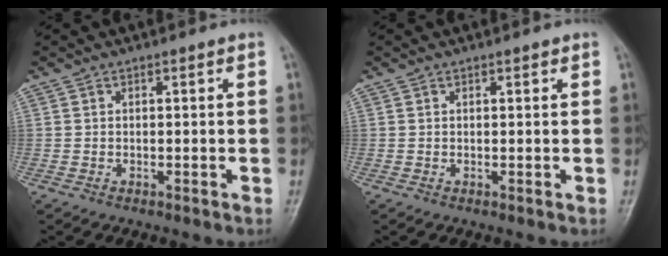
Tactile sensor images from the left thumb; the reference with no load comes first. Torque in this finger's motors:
{"motor_torque": [-0.17, -0.10, -0.36, -0.19, -0.02]}